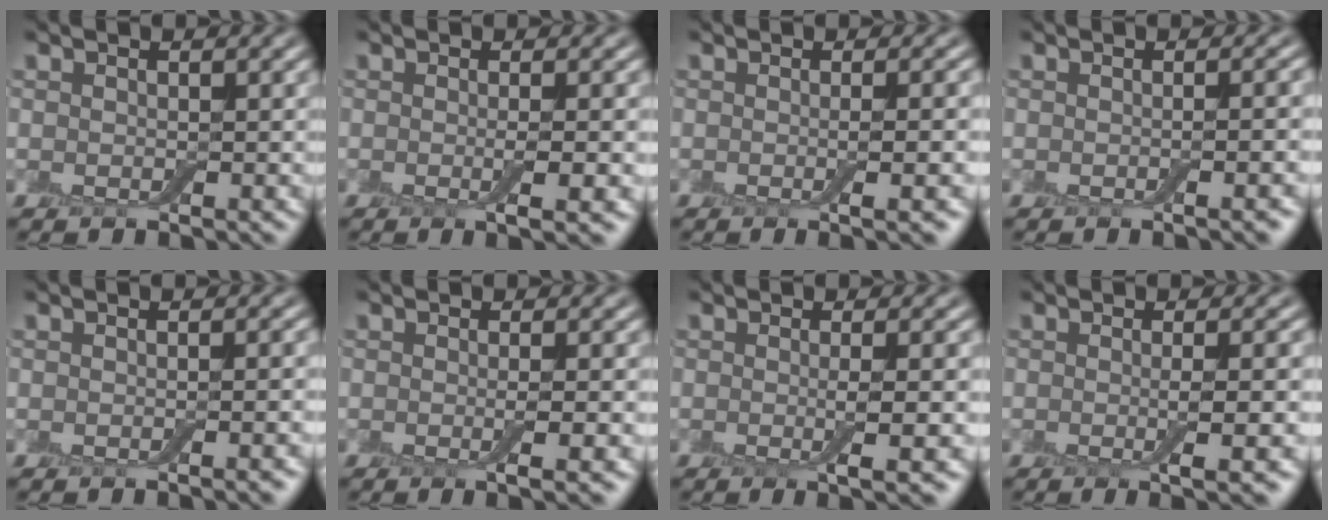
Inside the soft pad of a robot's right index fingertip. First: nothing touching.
{"total": 3.1, "force": [-0.3, 0.7, 3.0], "torque": [-0.038, -0.004, -0.005]}
{"total": 4.2, "force": [-0.5, 1.3, 3.9], "torque": [-0.034, 0.000, -0.008]}
{"total": 3.8, "force": [-0.5, 1.6, 3.4], "torque": [-0.008, 0.009, -0.007]}
{"total": 2.1, "force": [-0.4, 0.7, 1.9], "torque": [-0.008, 0.003, -0.002]}
{"total": 2.8, "force": [-0.3, 0.7, 2.7], "torque": [-0.032, -0.004, -0.006]}
{"total": 3.9, "force": [-0.3, 0.9, 3.7], "torque": [-0.050, -0.004, -0.006]}
{"total": 4.4, "force": [-0.5, 1.1, 4.3], "torque": [-0.054, -0.004, -0.007]}